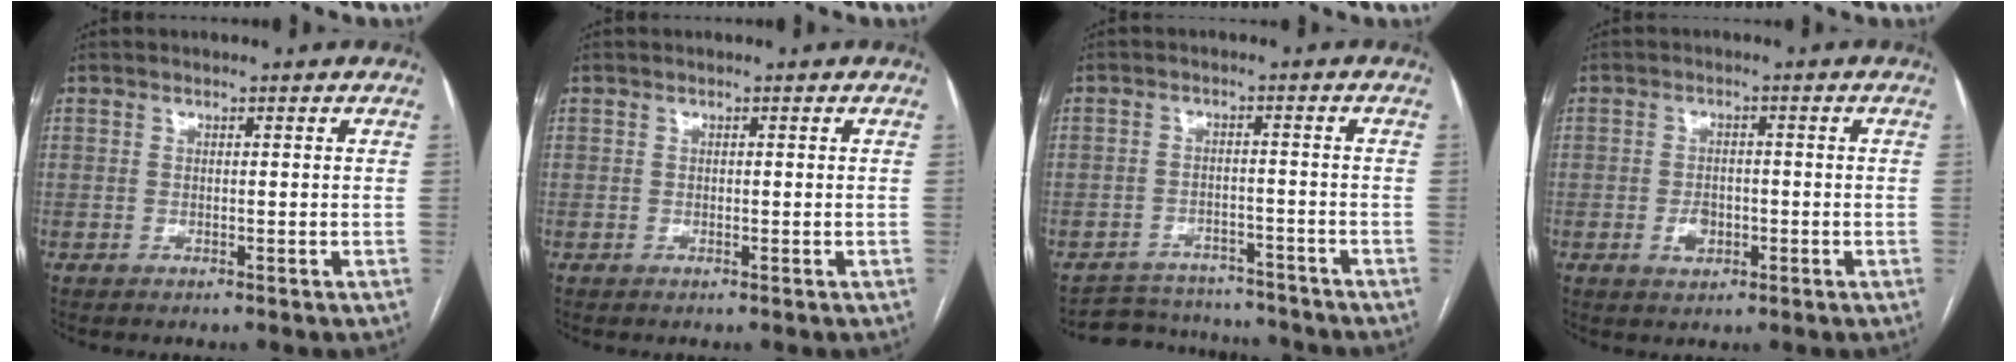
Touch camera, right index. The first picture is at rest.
{"total": 0.0}
{"total": 8.6, "force": [-8.0, 2.9, 0.0], "torque": [0.011, 0.016, -0.112]}
{"total": 3.4, "force": [-1.1, 2.4, 2.2], "torque": [-0.037, 0.003, -0.013]}